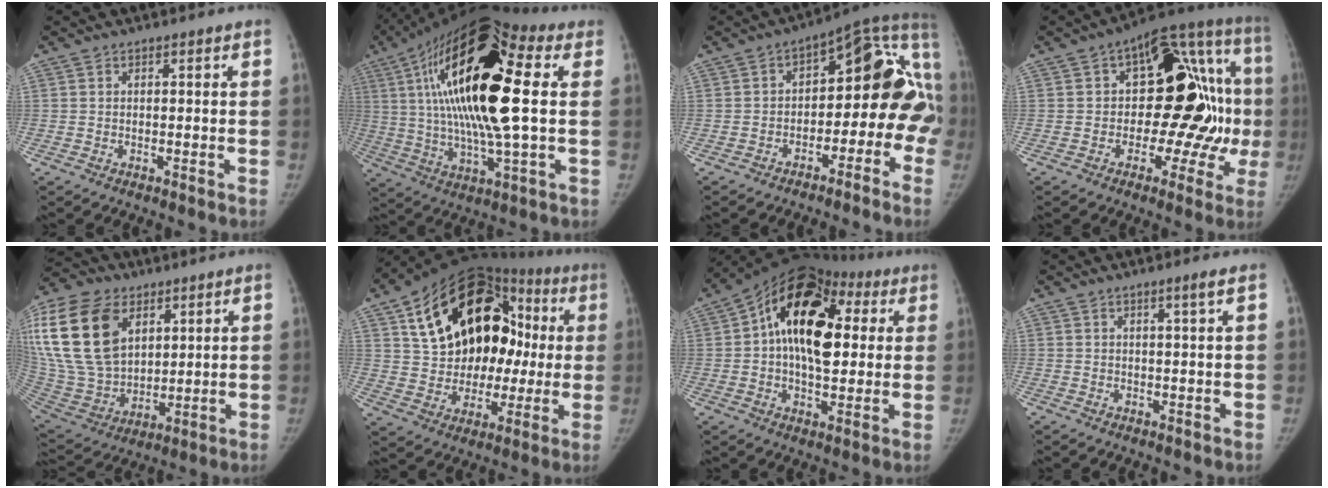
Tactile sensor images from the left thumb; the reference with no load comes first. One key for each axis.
{"total": 26.6, "fx": 4.5, "fy": 8.2, "fz": 24.9, "tx": -0.473, "ty": 0.005, "tz": 0.059}
{"total": 19.1, "fx": -5.5, "fy": 10.7, "fz": 14.9, "tx": -0.164, "ty": 0.099, "tz": -0.077}
{"total": 24.6, "fx": -0.1, "fy": 12.9, "fz": 21.0, "tx": -0.231, "ty": 0.043, "tz": -0.004}
{"total": 28.1, "fx": 10.4, "fy": 18.5, "fz": 18.3, "tx": -0.400, "ty": 0.002, "tz": 0.212}
{"total": 26.9, "fx": 5.7, "fy": 17.5, "fz": 19.6, "tx": -0.262, "ty": 0.045, "tz": 0.097}
{"total": 20.6, "fx": 3.8, "fy": 12.4, "fz": 16.0, "tx": -0.228, "ty": 0.024, "tz": 0.046}
{"total": 1.7, "fx": 0.9, "fy": -0.5, "fz": 1.4, "tx": -0.027, "ty": -0.008, "tz": 0.018}